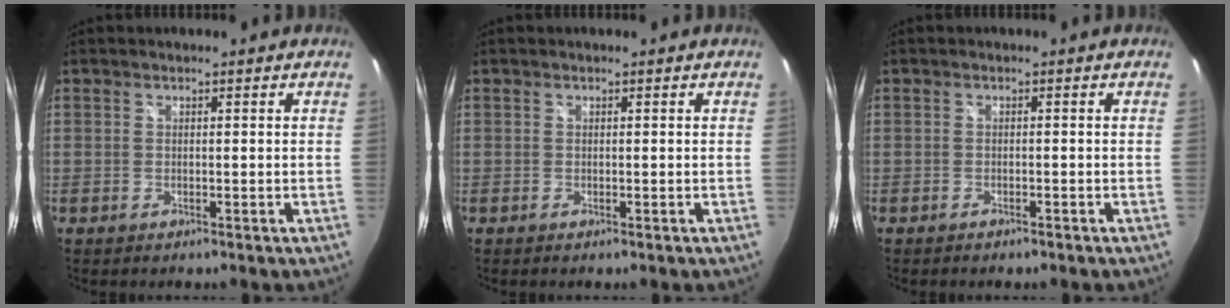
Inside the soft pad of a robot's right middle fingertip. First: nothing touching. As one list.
[{"total": 0.0}, {"total": 1.4, "force": [-1.2, 0.5, 0.6], "torque": [-0.013, -0.003, -0.019]}]